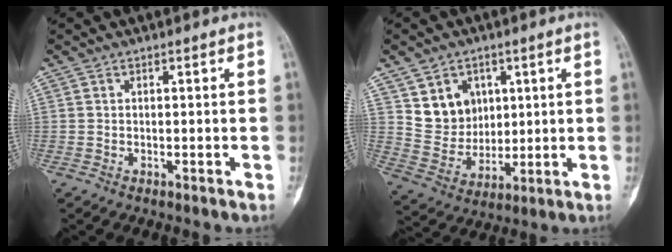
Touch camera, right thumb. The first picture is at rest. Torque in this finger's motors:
{"motor_torque": [-0.01, 1.75, 0.14, -0.02, 0.01]}